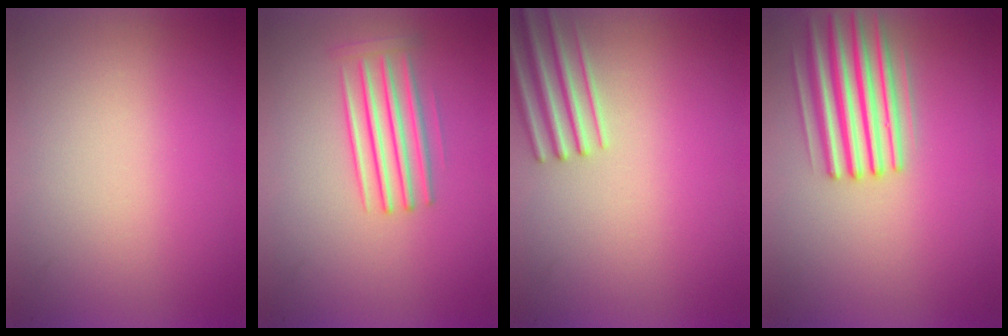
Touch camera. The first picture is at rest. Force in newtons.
{"total": 2.9}
{"total": 2.7}
{"total": 4.7}